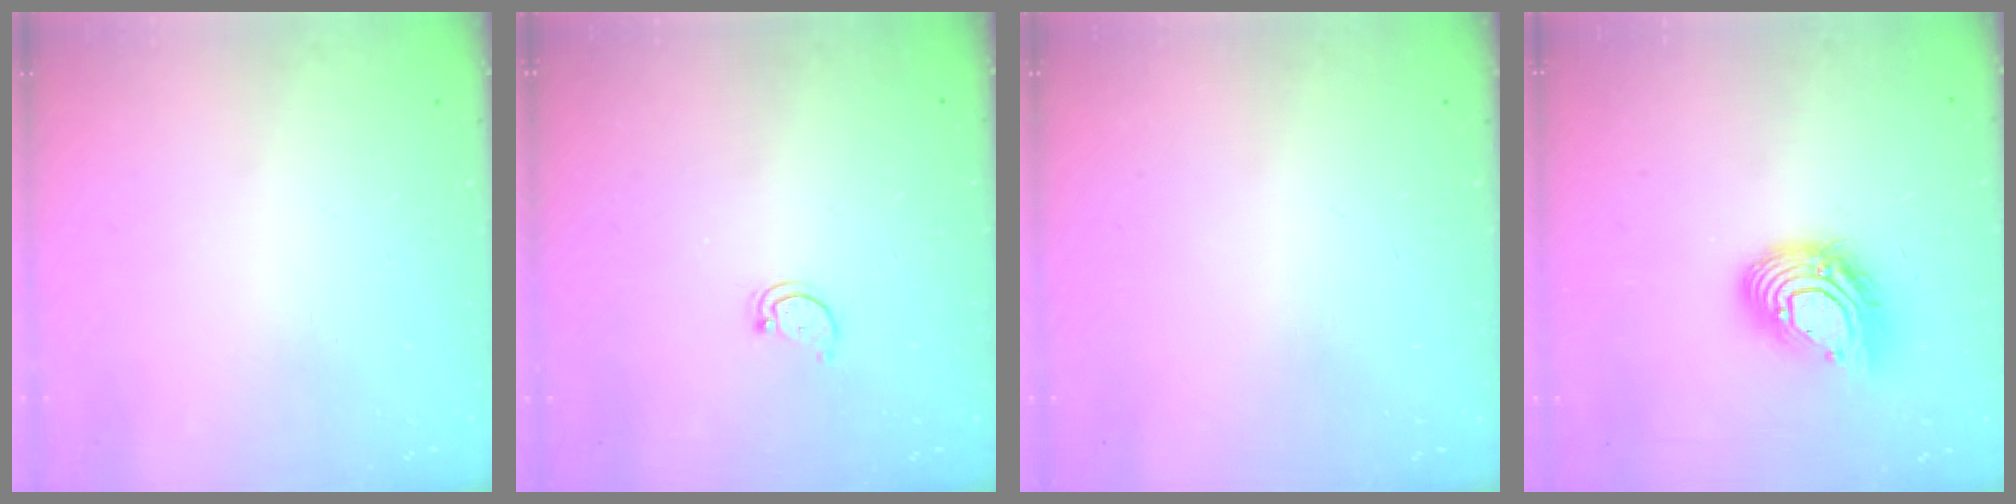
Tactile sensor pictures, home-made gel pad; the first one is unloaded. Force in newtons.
{"total": 2.8, "press": 2.7, "slide": 0.3}
{"total": 0.0}
{"total": 13.4, "press": 13.4, "slide": 1.3}